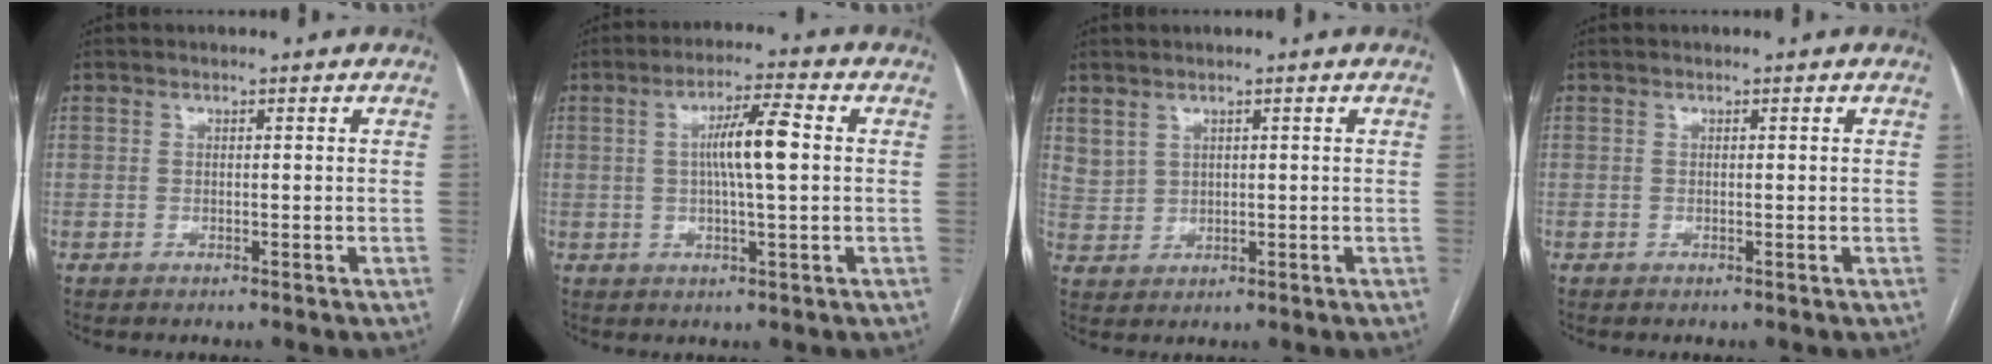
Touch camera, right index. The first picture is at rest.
{"total": 7.4, "force": [0.8, 0.5, 7.3], "torque": [-0.130, 0.007, 0.008]}
{"total": 3.1, "force": [2.3, 1.8, 0.7], "torque": [-0.014, 0.002, 0.057]}
{"total": 0.0}